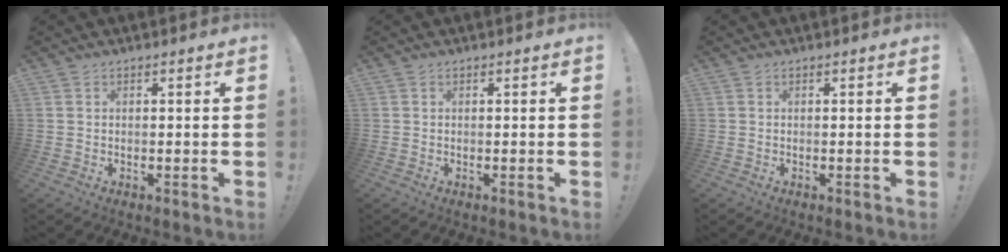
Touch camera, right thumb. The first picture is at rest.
{"total": 0.0}
{"total": 0.0}